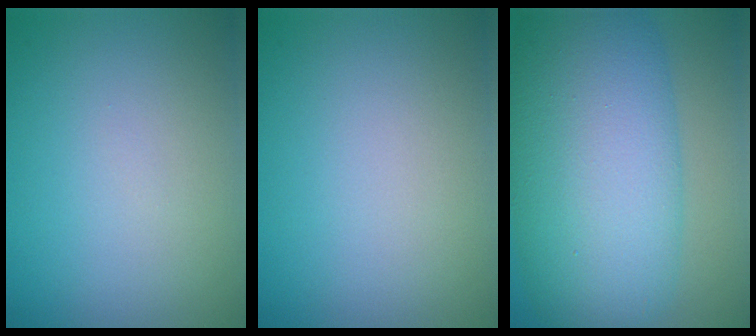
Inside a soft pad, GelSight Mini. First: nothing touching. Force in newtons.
{"total": 0.0}
{"total": 13.7, "press": 13.7, "slide": 0.2}